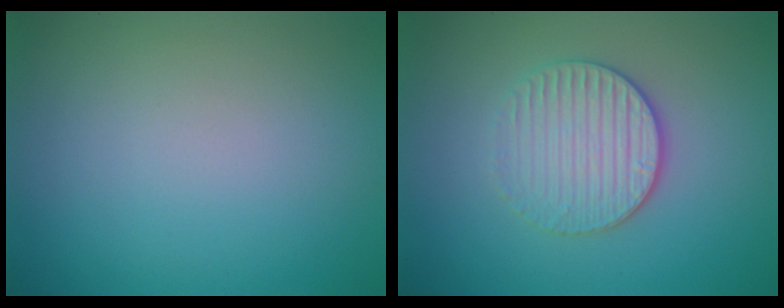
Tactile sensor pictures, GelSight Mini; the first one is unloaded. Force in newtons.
{"total": 3.2, "press": 2.9, "slide": 1.4}